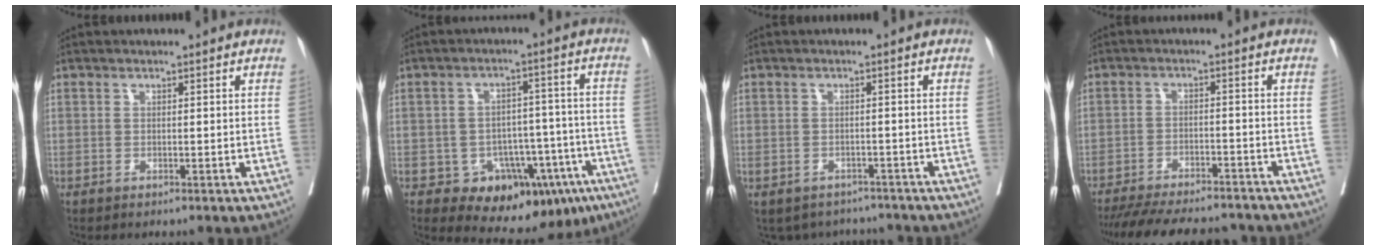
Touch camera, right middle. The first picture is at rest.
{"total": 14.4, "force": [-8.4, 8.5, 8.1], "torque": [-0.077, 0.044, -0.105]}
{"total": 6.1, "force": [-5.5, 2.5, 0.3], "torque": [0.002, 0.011, -0.066]}
{"total": 17.6, "force": [-15.8, 3.6, 6.8], "torque": [-0.150, -0.020, -0.219]}